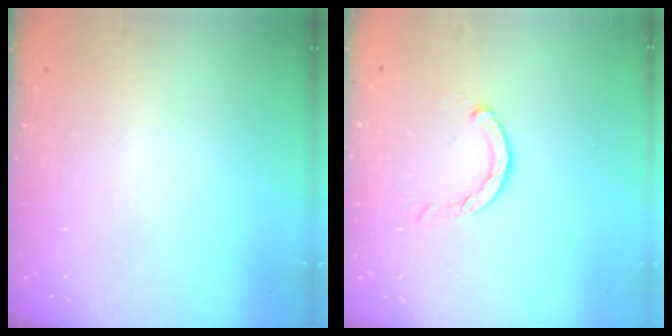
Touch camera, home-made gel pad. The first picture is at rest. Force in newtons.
{"total": 3.6, "press": 3.5, "slide": 0.5}